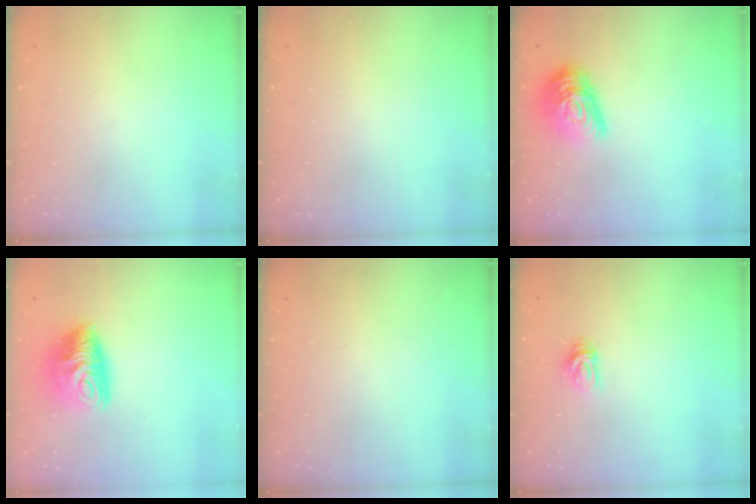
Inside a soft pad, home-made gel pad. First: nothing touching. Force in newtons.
{"total": 0.0}
{"total": 13.9, "press": 13.9, "slide": 0.7}
{"total": 10.6, "press": 10.6, "slide": 0.8}
{"total": 0.0}
{"total": 5.6, "press": 5.6, "slide": 0.7}